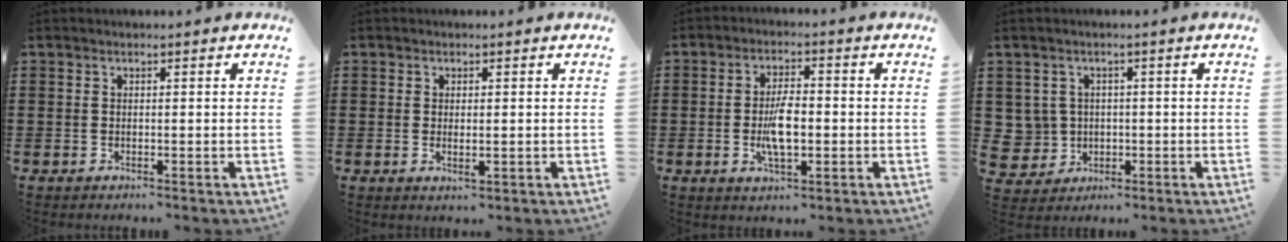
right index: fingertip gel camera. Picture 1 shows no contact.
{"total": 1.5, "force": [0.0, 0.6, 1.3], "torque": [-0.025, 0.001, 0.000]}
{"total": 6.4, "force": [-0.9, 2.6, 5.7], "torque": [-0.121, -0.002, -0.022]}
{"total": 3.9, "force": [0.1, 3.8, 0.4], "torque": [-0.034, 0.009, -0.001]}